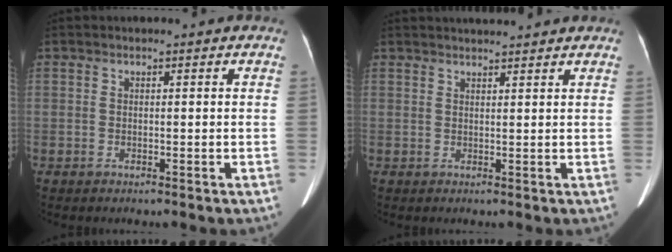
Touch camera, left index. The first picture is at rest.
{"total": 4.5, "force": [4.3, 0.0, 1.4], "torque": [-0.020, 0.024, 0.056]}